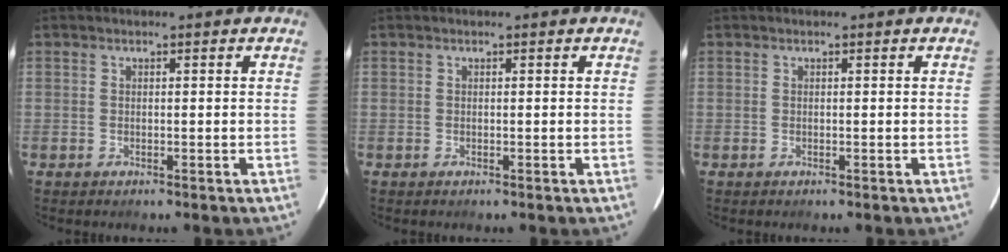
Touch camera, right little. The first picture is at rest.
{"total": 0.0}
{"total": 0.0}